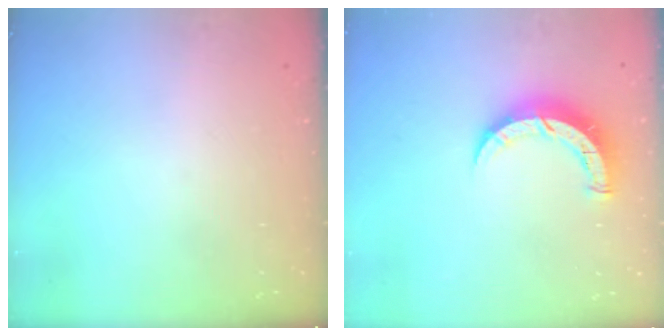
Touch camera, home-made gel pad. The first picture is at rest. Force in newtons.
{"total": 7.5, "press": 7.5, "slide": 0.6}